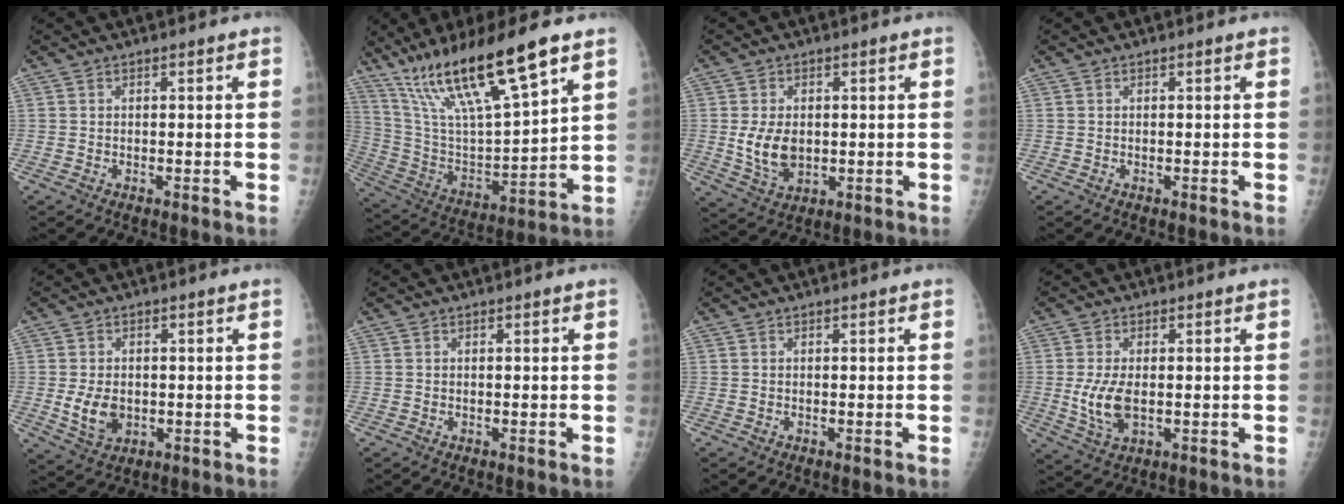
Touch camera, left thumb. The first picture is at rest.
{"total": 23.2, "force": [14.8, 4.3, 17.4], "torque": [-0.313, -0.045, 0.277]}
{"total": 7.4, "force": [0.0, 5.0, 5.5], "torque": [-0.092, -0.008, 0.012]}
{"total": 0.0}
{"total": 6.2, "force": [-0.6, 4.5, 4.2], "torque": [-0.064, -0.006, 0.000]}
{"total": 0.0}
{"total": 0.0}
{"total": 6.9, "force": [-0.4, 3.7, 5.8], "torque": [-0.124, -0.008, -0.002]}